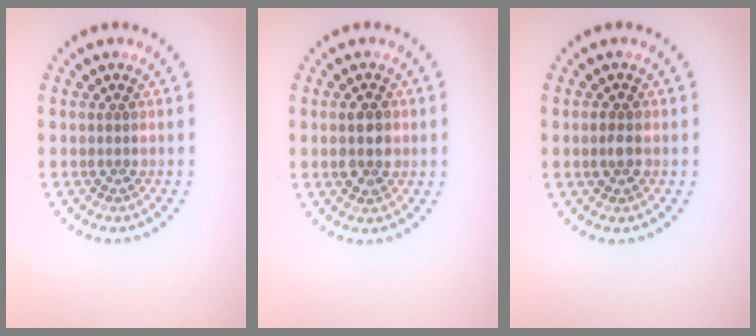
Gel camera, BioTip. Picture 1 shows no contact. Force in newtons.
{"total": 3.2, "press": 3.2, "slide": 0.1}
{"total": 1.5, "press": 1.5, "slide": 0.1}